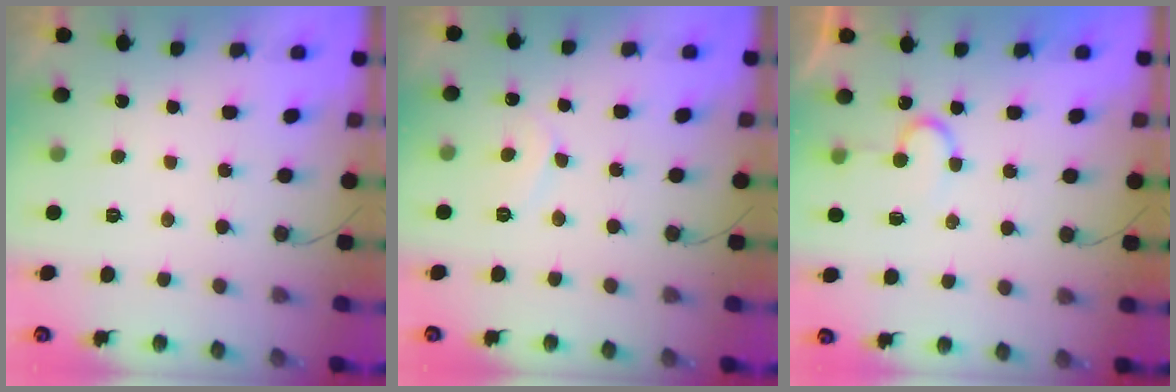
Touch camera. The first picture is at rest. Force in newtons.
{"total": 5.8, "press": 5.8, "slide": 0.4}
{"total": 6.2, "press": 6.2, "slide": 0.4}